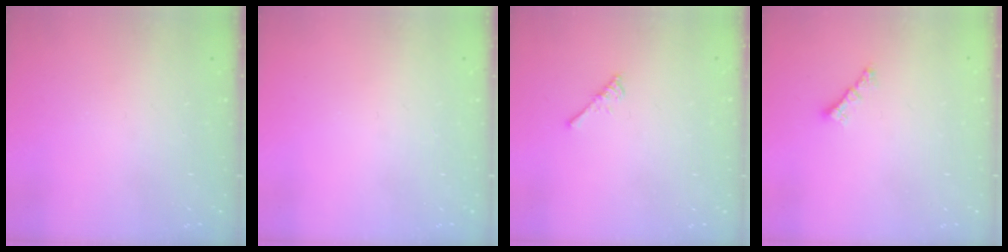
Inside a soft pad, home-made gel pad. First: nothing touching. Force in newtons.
{"total": 0.0}
{"total": 3.0, "press": 2.9, "slide": 0.5}
{"total": 0.8, "press": 0.7, "slide": 0.4}